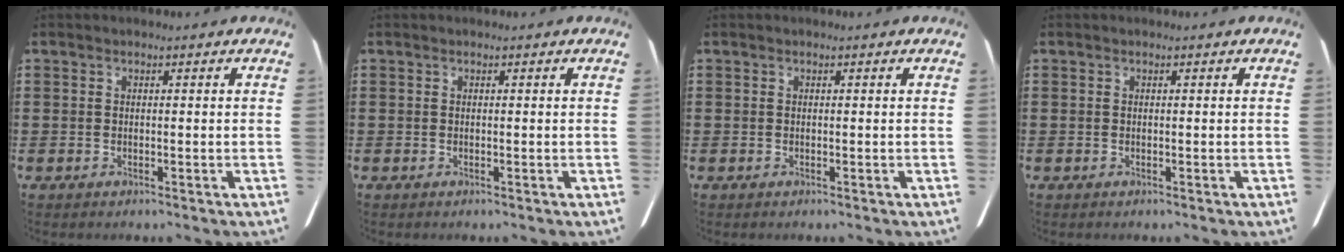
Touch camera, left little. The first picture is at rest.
{"total": 0.0}
{"total": 0.0}
{"total": 0.0}